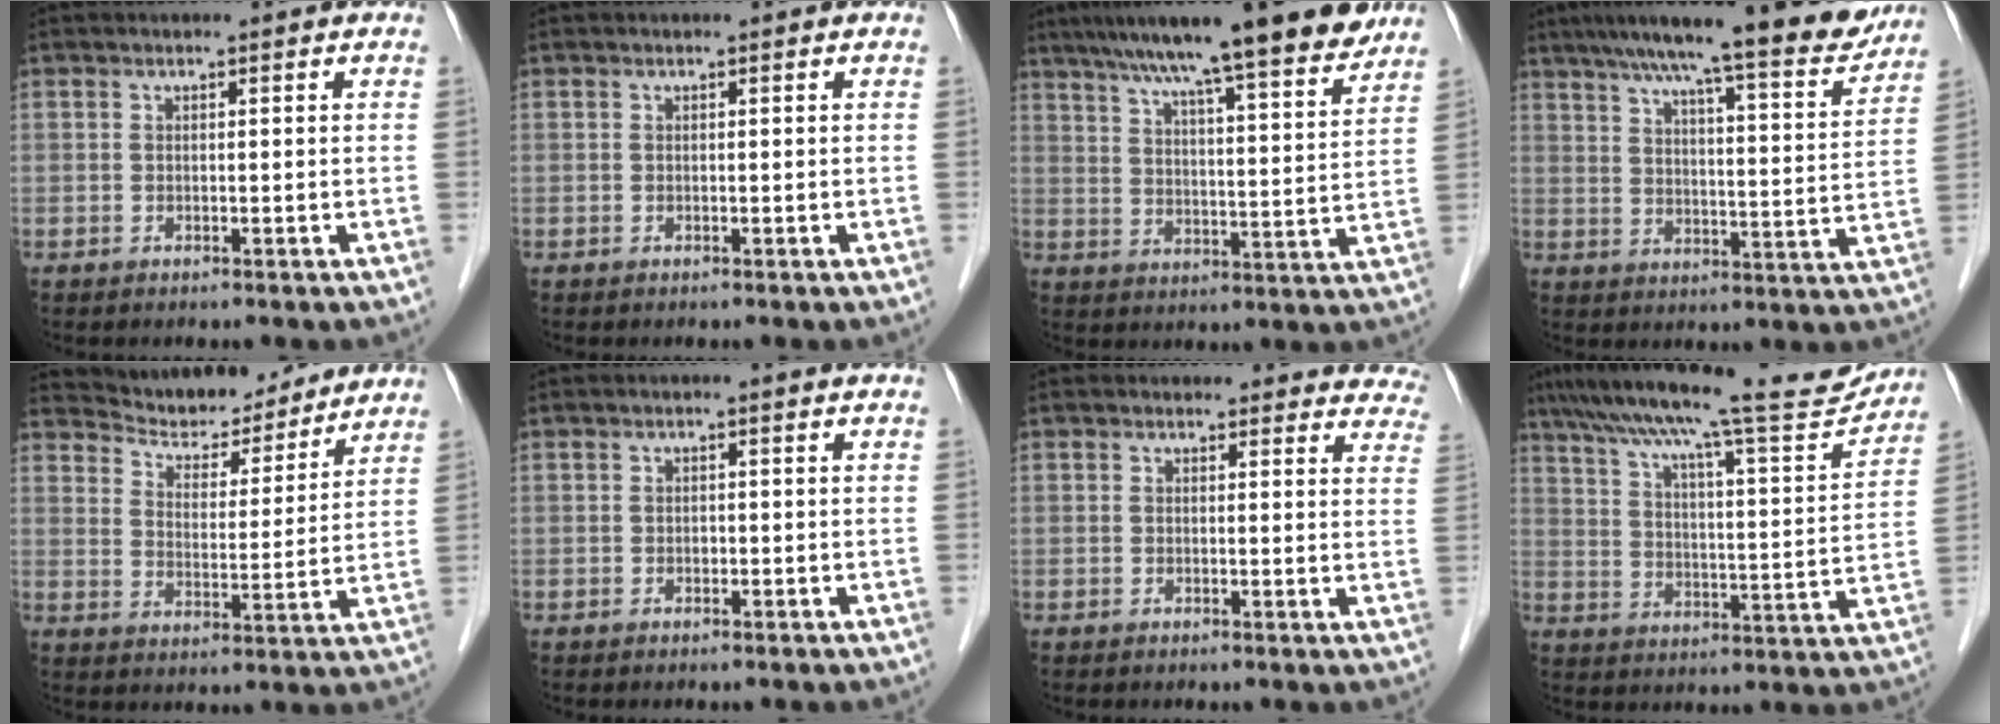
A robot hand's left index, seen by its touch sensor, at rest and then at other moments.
{"total": 0.0}
{"total": 18.8, "force": [15.0, 1.4, 11.4], "torque": [-0.176, 0.012, 0.216]}
{"total": 17.8, "force": [15.2, 1.7, 9.1], "torque": [-0.133, -0.005, 0.208]}
{"total": 13.3, "force": [12.5, 3.0, 3.2], "torque": [-0.048, 0.000, 0.189]}
{"total": 0.6, "force": [-0.3, 0.4, 0.3], "torque": [-0.004, -0.001, -0.006]}
{"total": 11.7, "force": [11.0, 4.0, 1.1], "torque": [0.038, -0.021, 0.085]}
{"total": 22.1, "force": [19.2, 2.0, 10.8], "torque": [-0.181, -0.007, 0.269]}